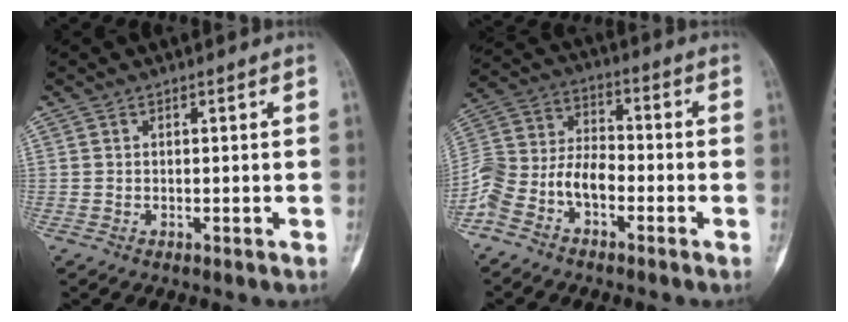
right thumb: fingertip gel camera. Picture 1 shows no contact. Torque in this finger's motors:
{"motor_torque": [0.16, 0.05, 0.30, 0.03, 0.08]}